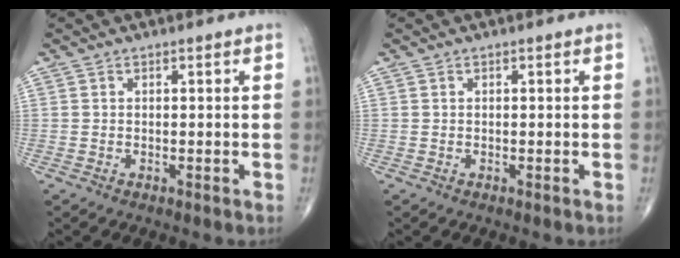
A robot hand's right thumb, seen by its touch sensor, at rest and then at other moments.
{"total": 0.0}